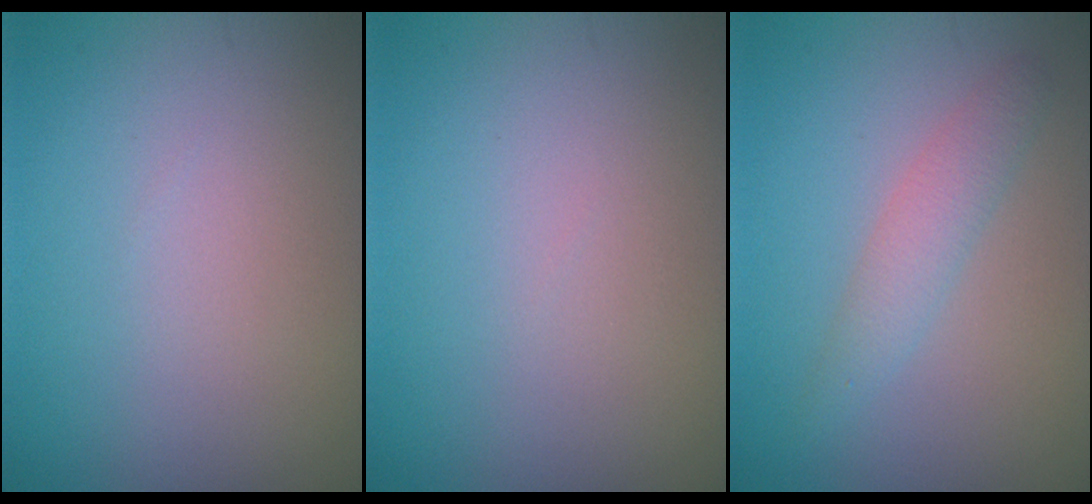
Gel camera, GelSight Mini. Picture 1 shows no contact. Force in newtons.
{"total": 0.0}
{"total": 2.1, "press": 2.1, "slide": 0.2}